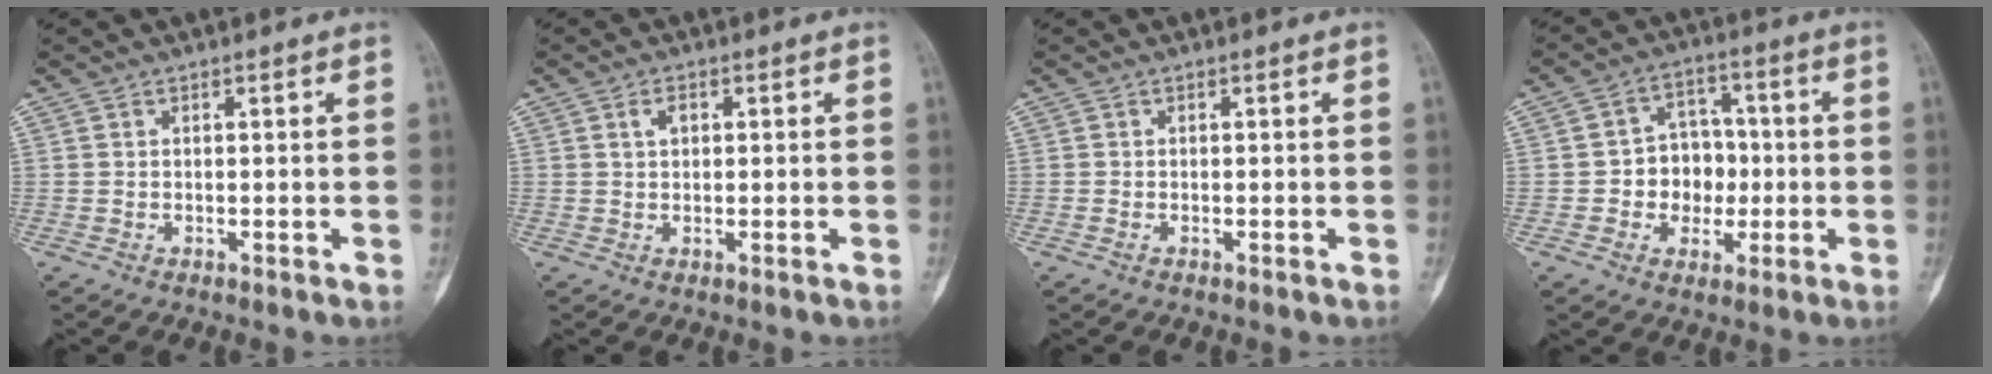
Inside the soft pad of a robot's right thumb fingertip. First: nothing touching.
{"total": 2.2, "force": [0.6, 1.3, 1.6], "torque": [-0.024, 0.003, 0.010]}
{"total": 0.0}
{"total": 8.7, "force": [-1.2, 7.3, 4.6], "torque": [-0.015, 0.026, -0.024]}